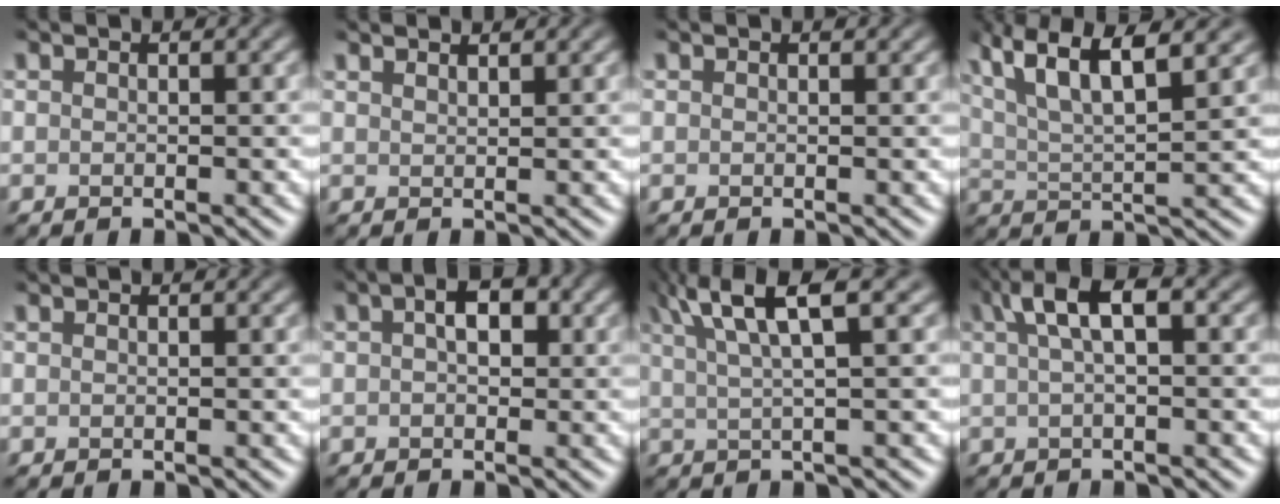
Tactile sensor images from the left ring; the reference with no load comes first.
{"total": 1.3, "force": [1.3, -0.2, 0.2], "torque": [-0.007, -0.001, 0.023]}
{"total": 0.6, "force": [0.4, 0.3, 0.3], "torque": [-0.003, 0.001, 0.007]}
{"total": 8.6, "force": [5.1, 2.7, 6.5], "torque": [-0.111, 0.032, 0.072]}
{"total": 0.0}
{"total": 2.5, "force": [0.5, 1.4, 2.0], "torque": [-0.026, 0.008, 0.002]}
{"total": 5.8, "force": [3.2, 0.8, 4.8], "torque": [-0.074, 0.016, 0.055]}
{"total": 4.0, "force": [1.3, 1.0, 3.6], "torque": [-0.062, 0.012, 0.020]}